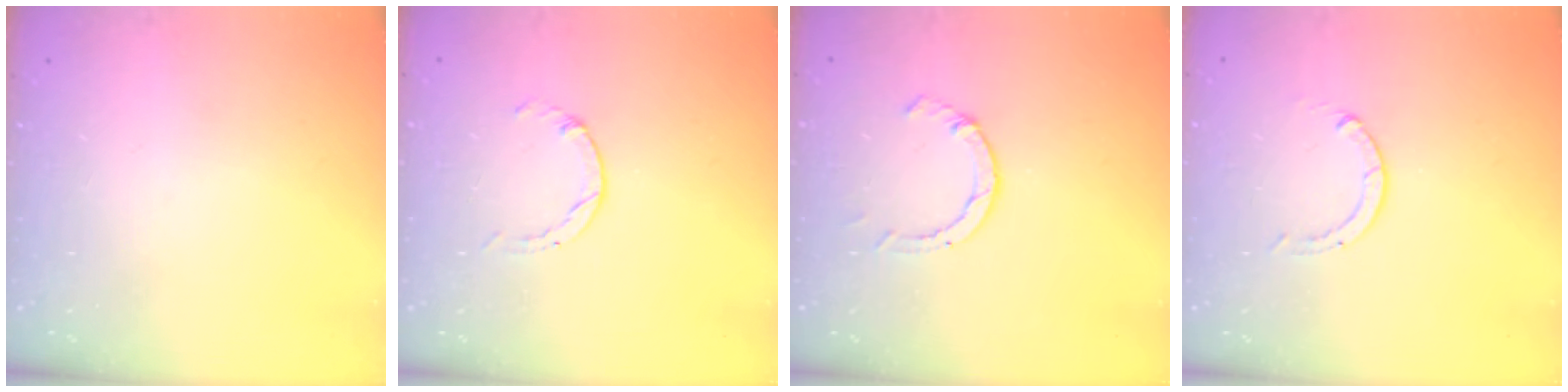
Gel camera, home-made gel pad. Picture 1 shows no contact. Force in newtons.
{"total": 0.0}
{"total": 2.3, "press": 2.3, "slide": 0.3}
{"total": 0.0}